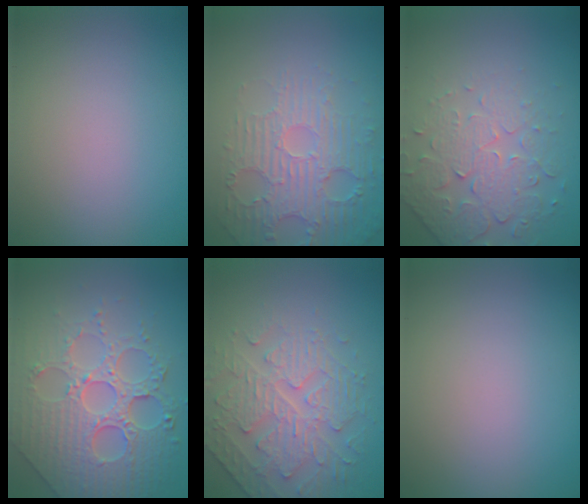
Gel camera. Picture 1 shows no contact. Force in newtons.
{"total": 5.5, "press": 3.8, "slide": 4.0}
{"total": 4.8, "press": 3.7, "slide": 3.0}
{"total": 7.8, "press": 6.0, "slide": 5.0}
{"total": 4.4, "press": 3.9, "slide": 2.1}
{"total": 0.0}